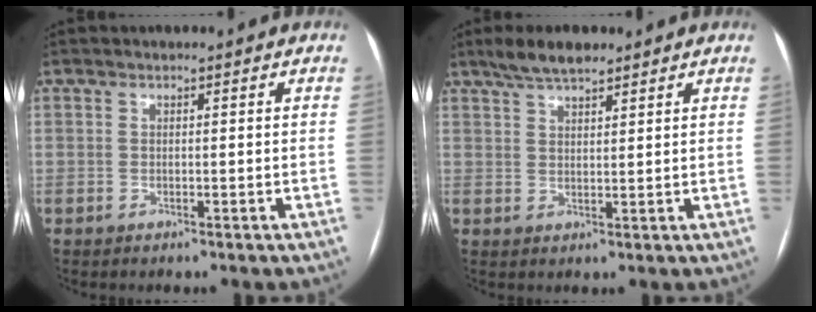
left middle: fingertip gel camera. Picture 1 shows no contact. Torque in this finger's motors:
{"motor_torque": [0.27, -0.24, 0.04, 0.01]}